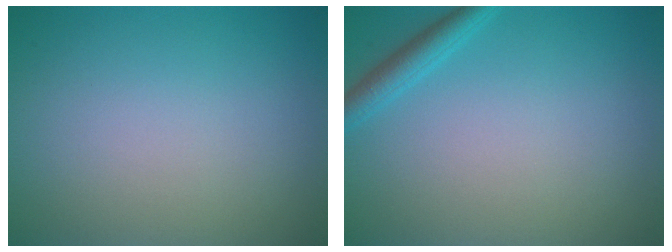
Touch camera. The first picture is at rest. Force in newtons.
{"total": 2.0, "press": 2.0, "slide": 0.2}